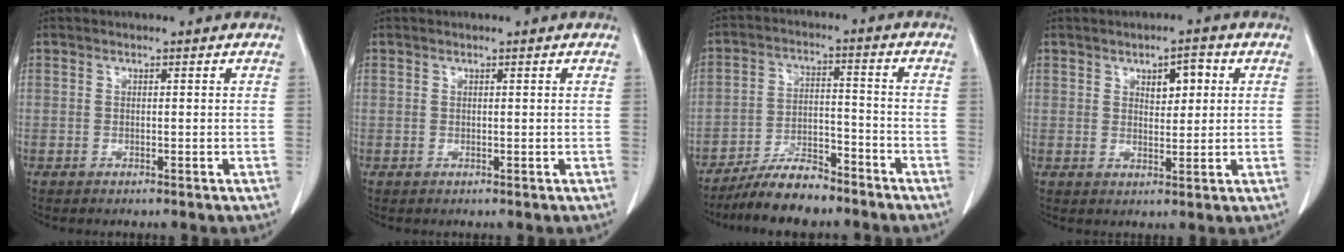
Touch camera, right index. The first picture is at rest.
{"total": 0.0}
{"total": 8.5, "force": [-7.4, 2.2, 3.7], "torque": [-0.063, -0.002, -0.132]}
{"total": 4.0, "force": [1.5, 1.8, 3.2], "torque": [-0.046, 0.005, 0.023]}